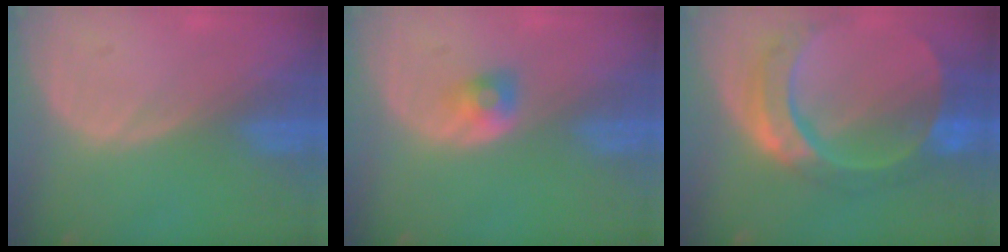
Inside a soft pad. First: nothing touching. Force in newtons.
{"total": 2.3, "press": 2.2, "slide": 0.7}
{"total": 11.0, "press": 9.2, "slide": 6.1}